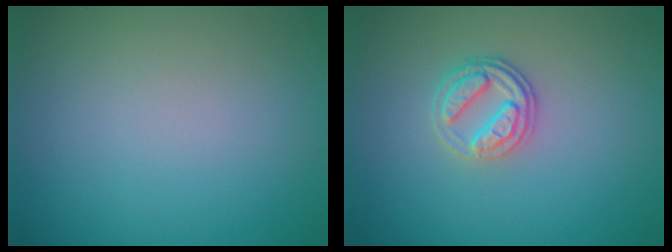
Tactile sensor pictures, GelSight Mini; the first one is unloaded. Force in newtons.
{"total": 2.7, "press": 2.5, "slide": 0.9}